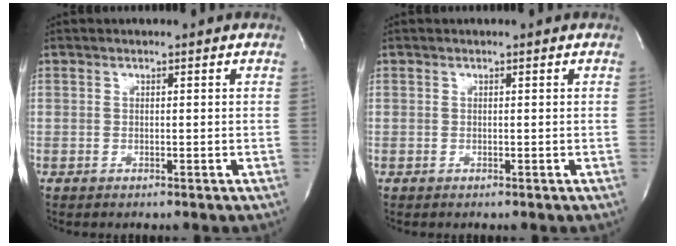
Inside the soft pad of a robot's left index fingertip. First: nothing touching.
{"total": 0.0}